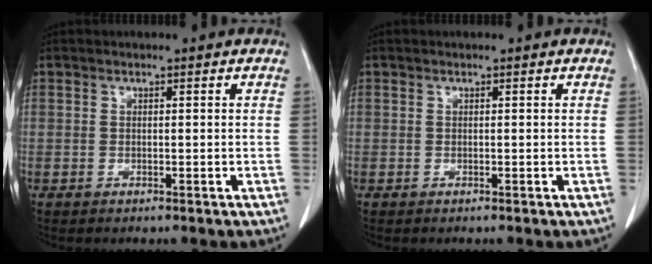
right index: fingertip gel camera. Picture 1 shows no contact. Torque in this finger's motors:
{"motor_torque": [-0.07, 0.07, 0.00, 0.01]}